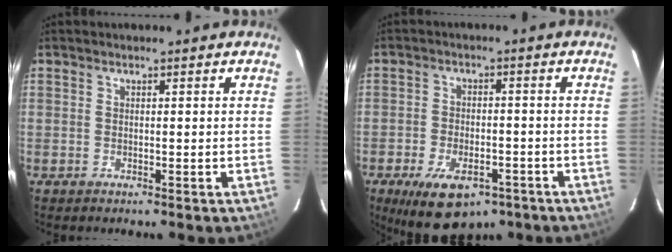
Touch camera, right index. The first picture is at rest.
{"total": 13.4, "force": [-8.3, 6.9, 8.1], "torque": [-0.170, -0.019, -0.121]}